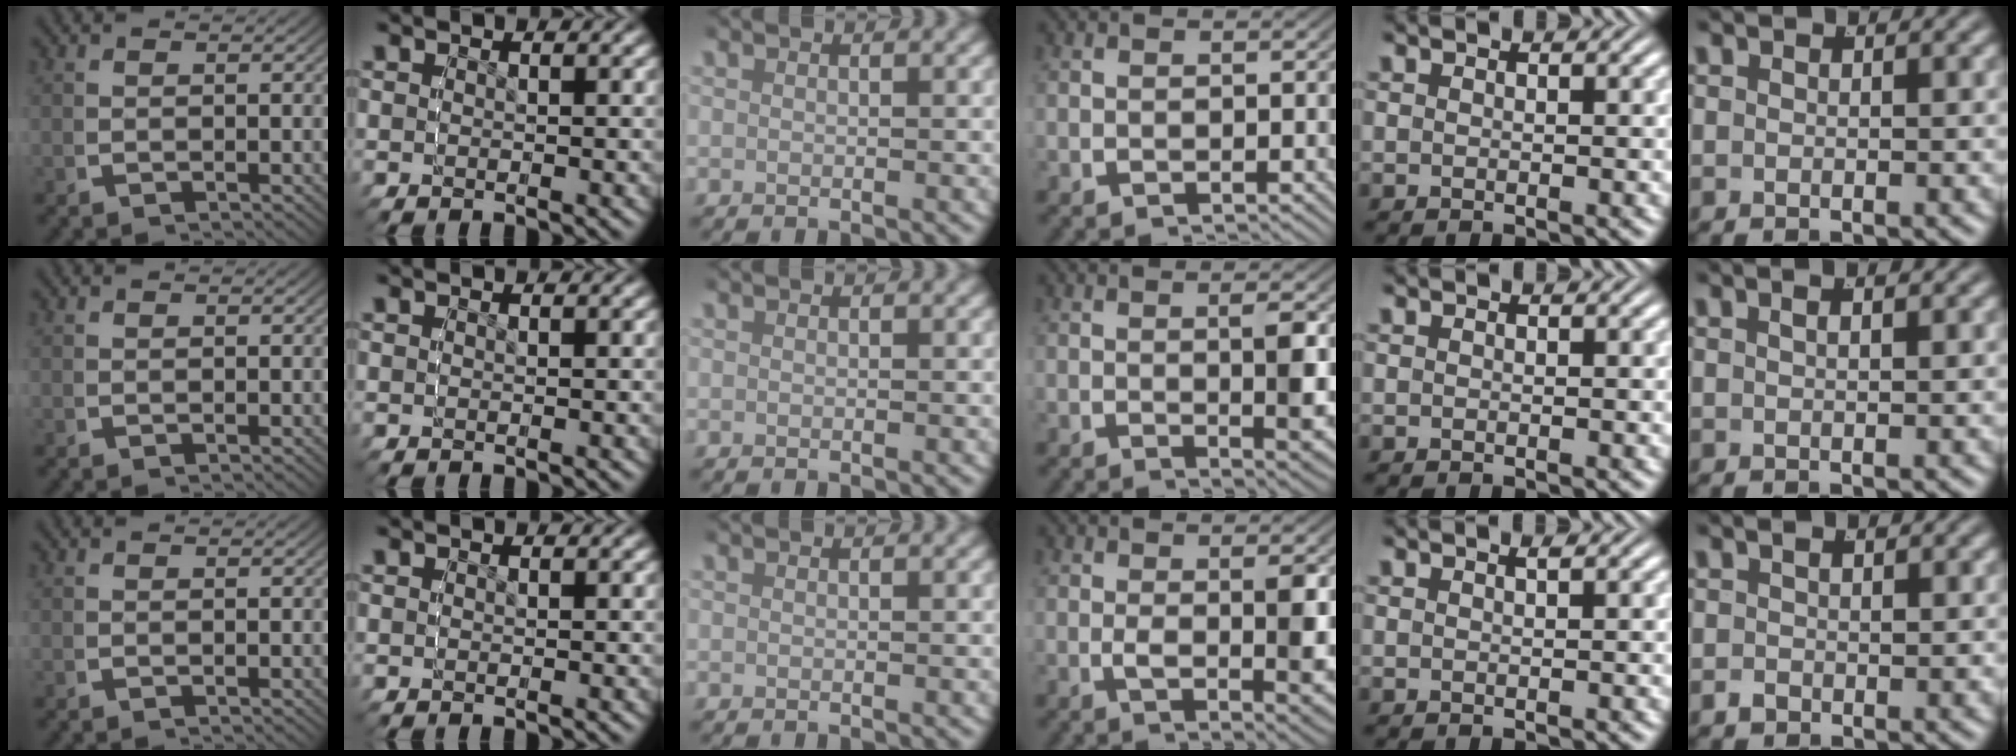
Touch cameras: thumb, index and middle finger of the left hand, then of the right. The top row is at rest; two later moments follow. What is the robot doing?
{"motion": "grasp_and_lifting", "object": "sponge"}